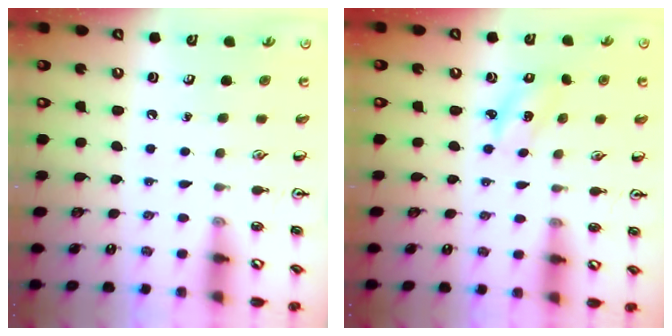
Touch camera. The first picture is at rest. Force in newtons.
{"total": 2.2, "press": 2.1, "slide": 0.7}